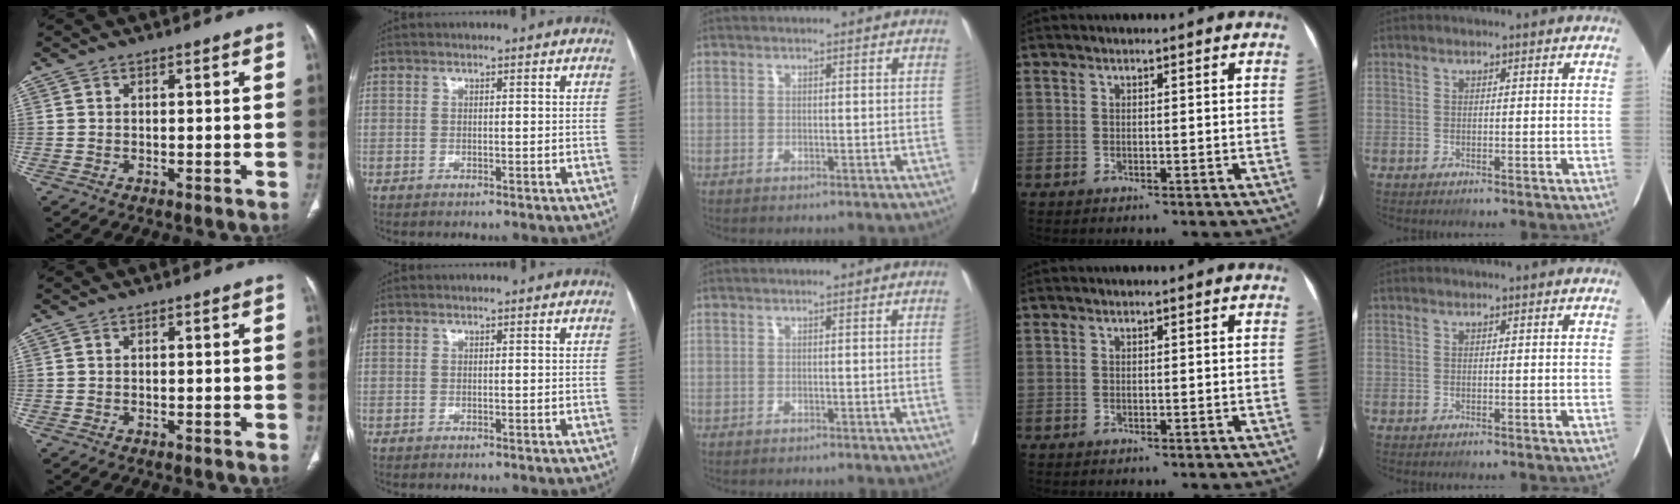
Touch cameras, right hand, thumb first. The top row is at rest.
{"middle": {"total": 0.5, "force": [0.0, -0.2, 0.5], "torque": [-0.002, 0.001, 0.000]}}